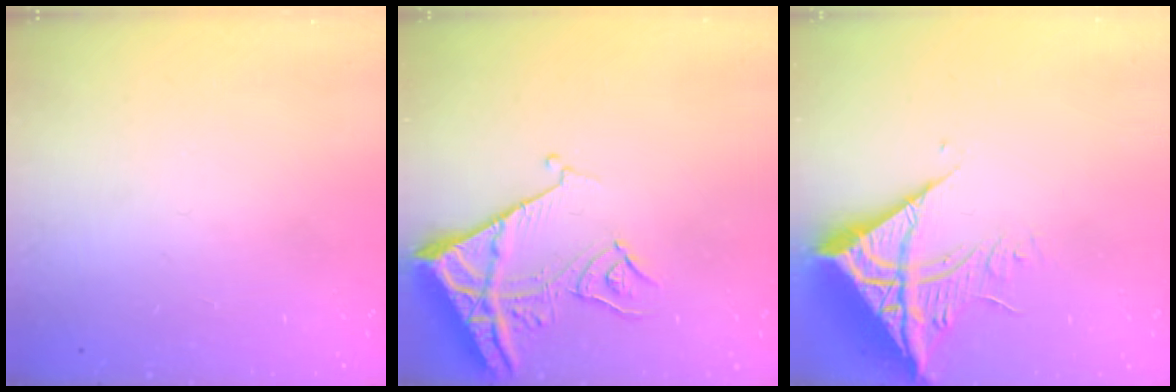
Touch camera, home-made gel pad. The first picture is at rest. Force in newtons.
{"total": 10.5, "press": 10.5, "slide": 1.2}
{"total": 11.2, "press": 11.1, "slide": 1.4}